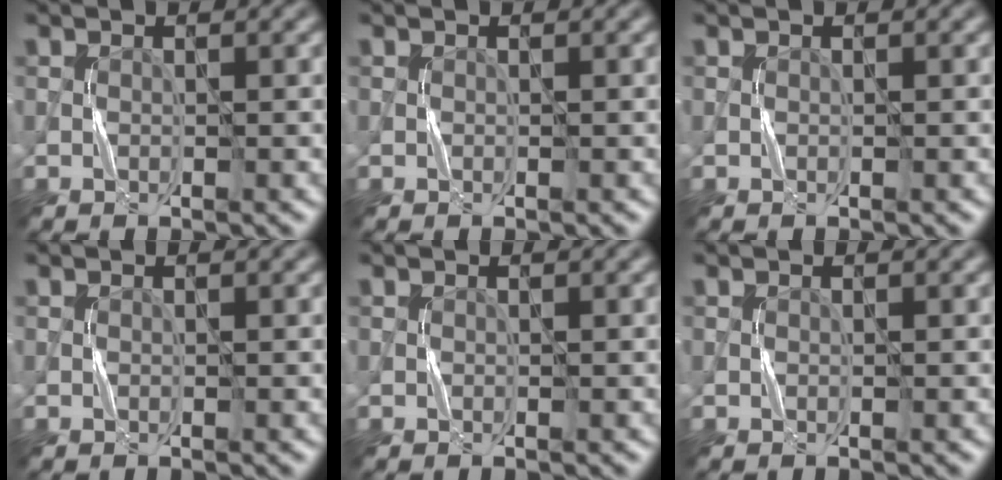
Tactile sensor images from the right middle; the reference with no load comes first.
{"total": 0.0}
{"total": 0.0}
{"total": 0.0}
{"total": 0.0}
{"total": 0.0}